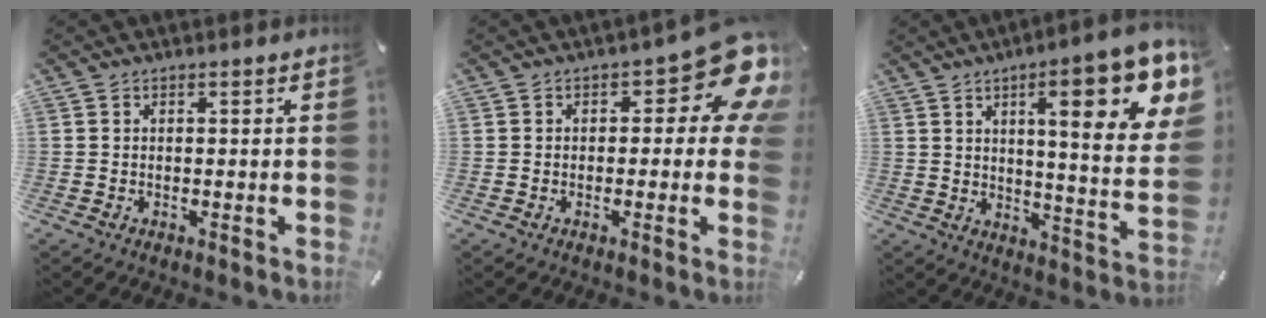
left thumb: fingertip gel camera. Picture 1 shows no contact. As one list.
[{"total": 12.8, "force": [5.3, 5.8, 10.1], "torque": [-0.112, -0.042, 0.090]}, {"total": 18.2, "force": [9.0, 4.3, 15.3], "torque": [-0.212, -0.049, 0.128]}]